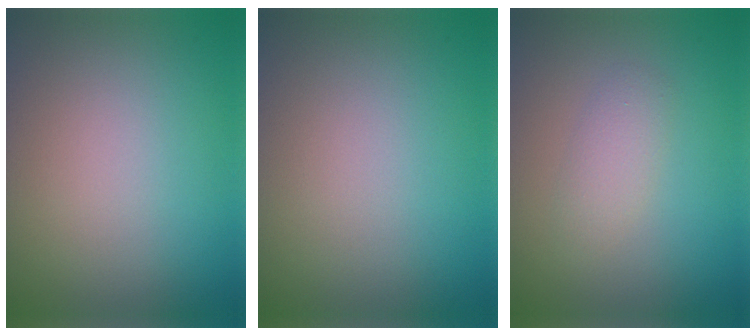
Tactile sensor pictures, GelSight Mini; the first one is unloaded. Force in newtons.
{"total": 0.0}
{"total": 2.4, "press": 2.4, "slide": 0.2}